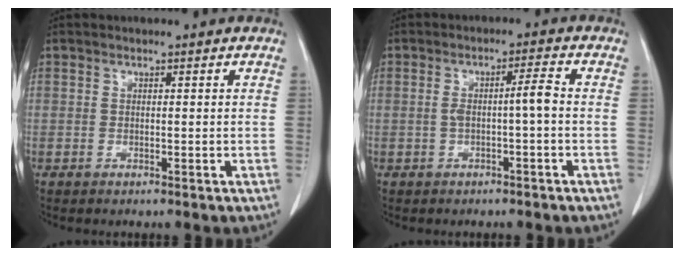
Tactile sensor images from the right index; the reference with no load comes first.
{"total": 3.7, "force": [-0.4, 0.1, 3.6], "torque": [-0.068, 0.012, -0.004]}